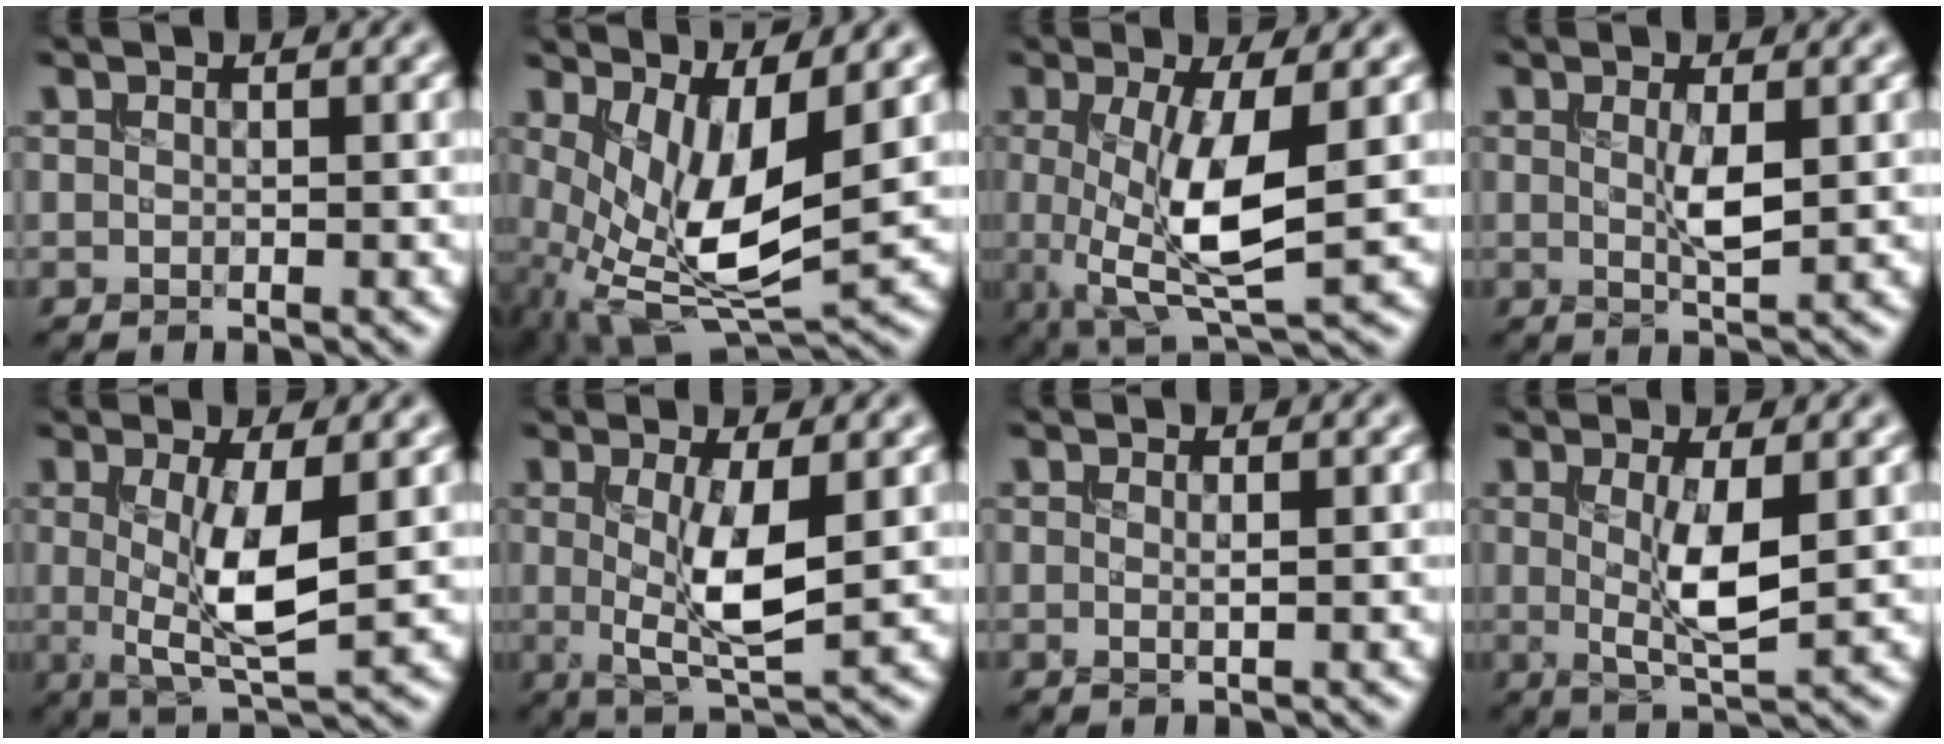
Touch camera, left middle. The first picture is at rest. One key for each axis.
{"total": 8.9, "fx": 0.6, "fy": 3.7, "fz": 8.1, "tx": -0.167, "ty": -0.024, "tz": 0.017}
{"total": 7.9, "fx": -0.2, "fy": 2.4, "fz": 7.5, "tx": -0.142, "ty": -0.016, "tz": 0.001}
{"total": 2.2, "fx": 0.2, "fy": 0.4, "fz": 2.2, "tx": -0.045, "ty": -0.004, "tz": 0.005}
{"total": 6.3, "fx": 0.1, "fy": 1.8, "fz": 6.0, "tx": -0.115, "ty": -0.013, "tz": 0.004}
{"total": 5.6, "fx": 0.1, "fy": 1.5, "fz": 5.4, "tx": -0.102, "ty": -0.011, "tz": 0.005}
{"total": 0.7, "fx": 0.2, "fy": 0.2, "fz": 0.6, "tx": -0.006, "ty": -0.001, "tz": 0.000}
{"total": 4.4, "fx": 0.2, "fy": 1.1, "fz": 4.3, "tx": -0.082, "ty": -0.009, "tz": 0.008}